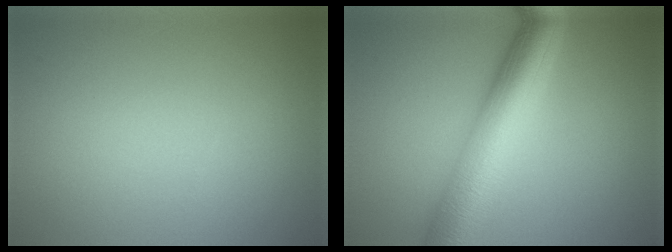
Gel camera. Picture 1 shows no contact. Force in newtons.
{"total": 9.2, "press": 9.2, "slide": 0.4}